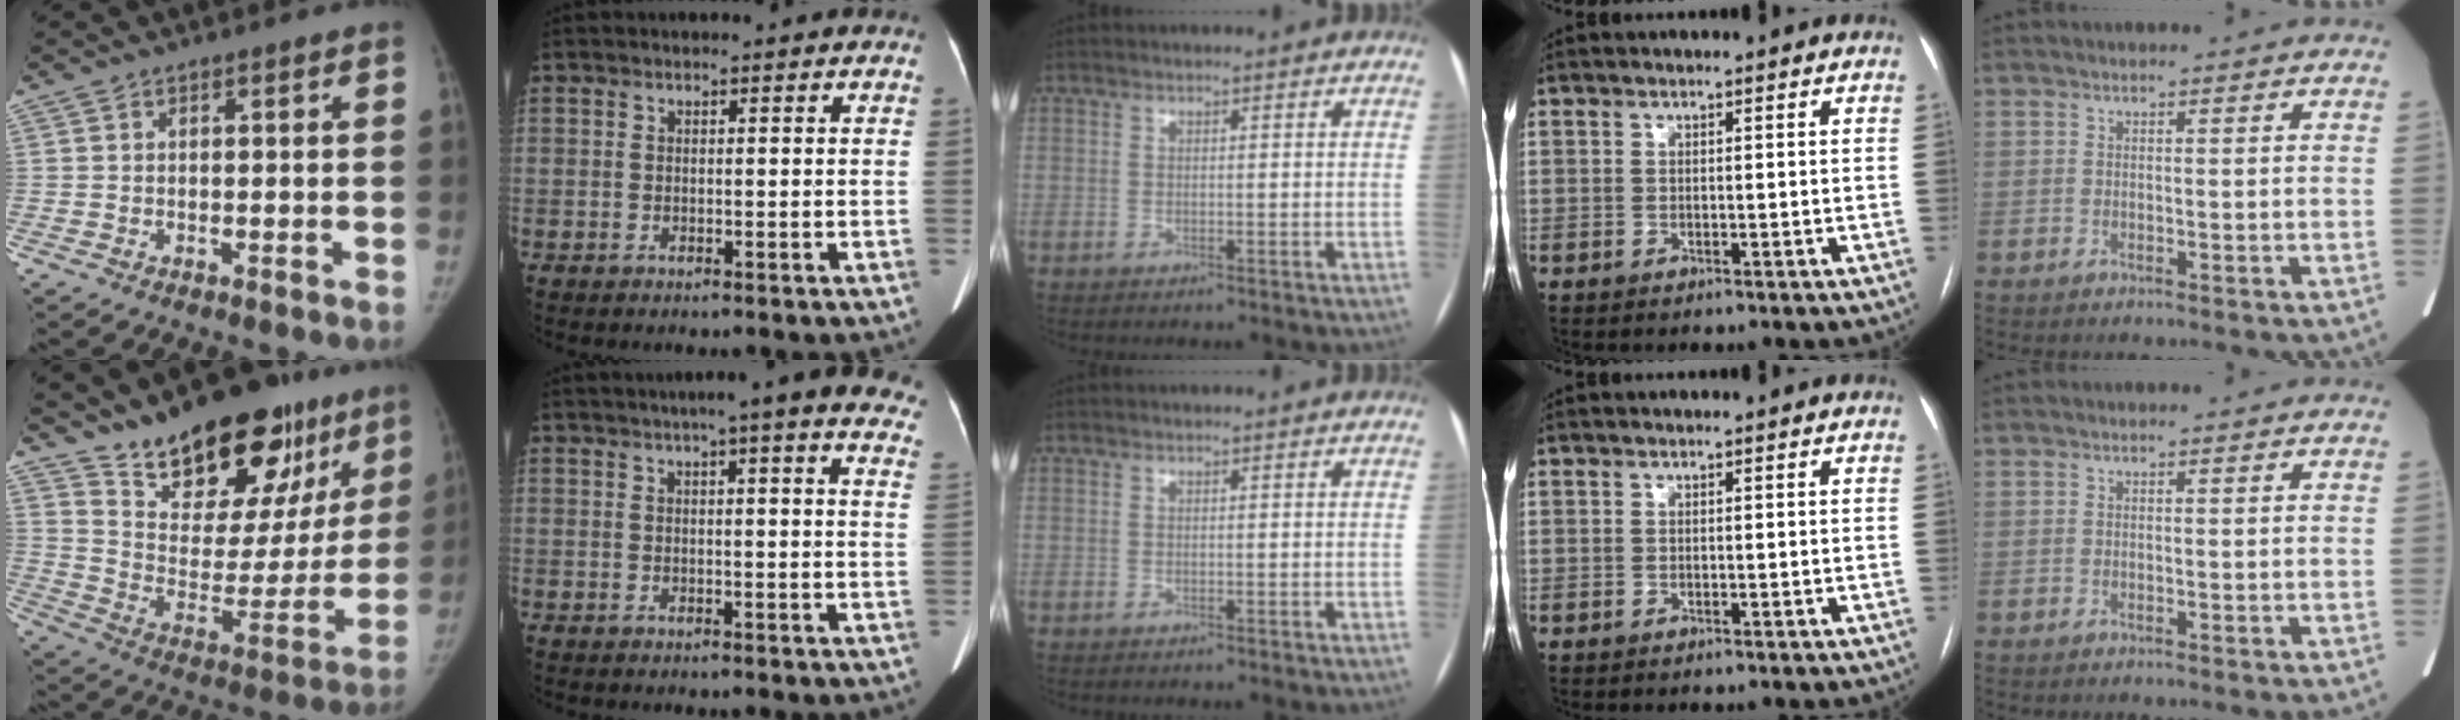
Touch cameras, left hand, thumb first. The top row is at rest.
{"thumb": {"total": 26.3, "force": [18.0, 12.3, 14.6], "torque": [-0.174, -0.082, 0.282]}, "index": {"total": 16.1, "force": [12.3, 2.2, 10.1], "torque": [-0.122, 0.022, 0.134]}}